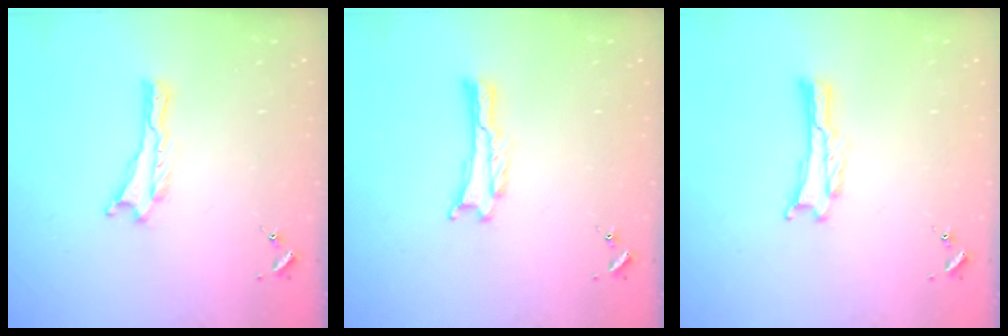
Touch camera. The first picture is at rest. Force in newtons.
{"total": 0.0}
{"total": 0.0}